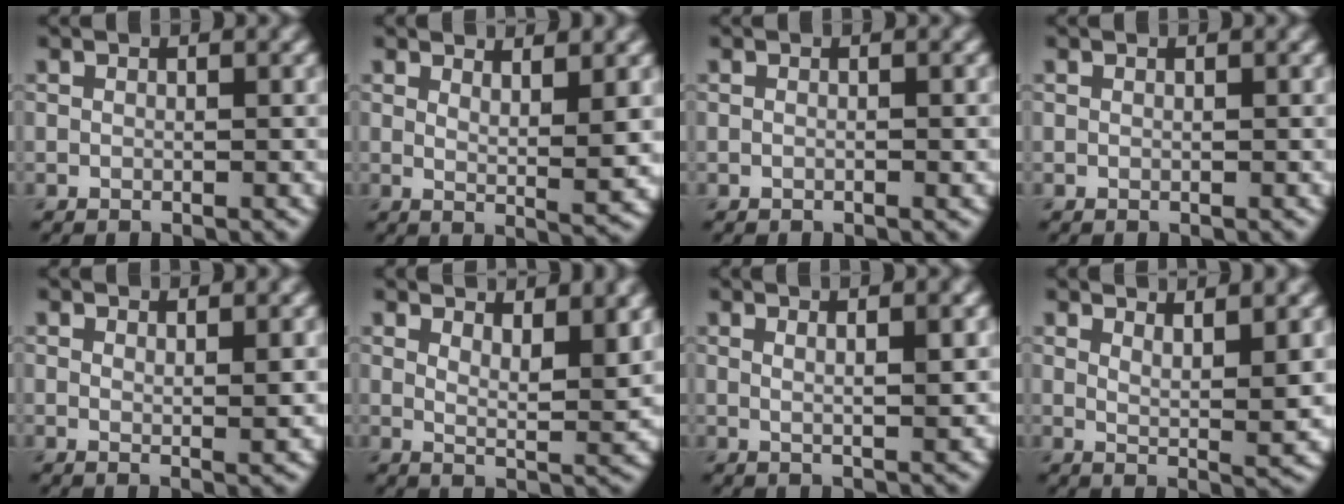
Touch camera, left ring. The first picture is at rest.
{"total": 4.1, "force": [2.3, 0.8, 3.3], "torque": [-0.043, -0.008, 0.037]}
{"total": 0.7, "force": [-0.2, 0.1, 0.6], "torque": [-0.012, -0.002, -0.006]}
{"total": 0.0}
{"total": 1.9, "force": [1.1, 0.4, 1.5], "torque": [-0.018, -0.005, 0.017]}
{"total": 5.7, "force": [3.7, 1.7, 4.0], "torque": [-0.048, 0.001, 0.057]}
{"total": 4.1, "force": [1.7, 1.3, 3.6], "torque": [-0.029, 0.010, 0.005]}
{"total": 4.6, "force": [2.9, 0.9, 3.4], "torque": [-0.044, -0.004, 0.049]}